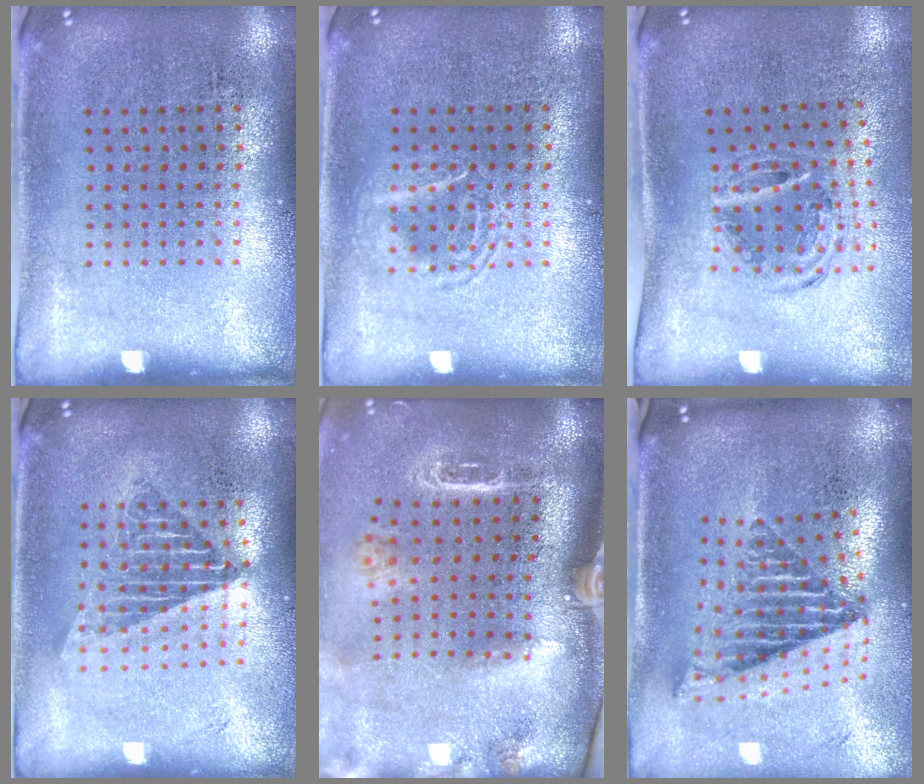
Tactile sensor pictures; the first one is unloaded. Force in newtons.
{"total": 1.7, "press": 1.7, "slide": 0.2}
{"total": 1.1, "press": 1.0, "slide": 0.3}
{"total": 1.5, "press": 1.3, "slide": 0.8}
{"total": 2.5, "press": 2.0, "slide": 1.6}
{"total": 2.7, "press": 1.7, "slide": 2.1}